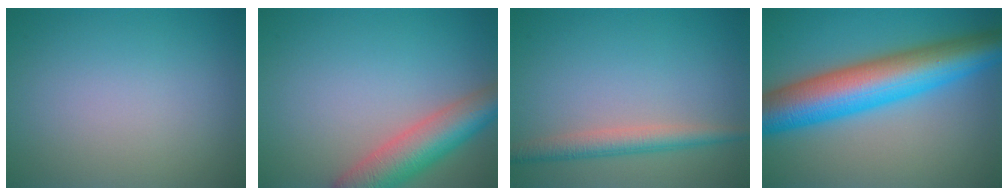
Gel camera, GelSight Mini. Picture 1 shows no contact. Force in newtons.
{"total": 6.5, "press": 6.4, "slide": 0.6}
{"total": 3.0, "press": 3.0, "slide": 0.1}
{"total": 11.3, "press": 11.3, "slide": 0.1}